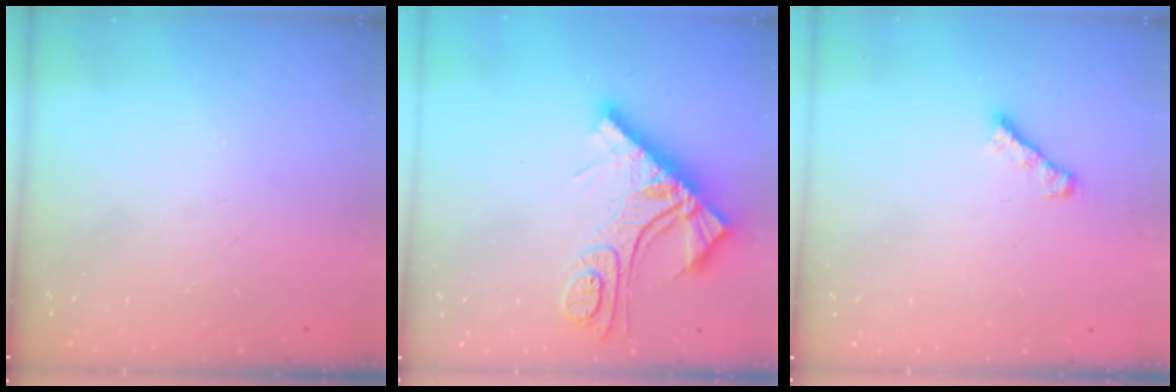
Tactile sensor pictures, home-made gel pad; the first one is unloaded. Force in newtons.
{"total": 14.4, "press": 14.3, "slide": 1.5}
{"total": 1.9, "press": 1.8, "slide": 0.6}